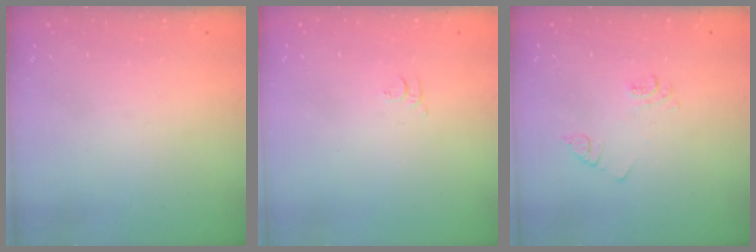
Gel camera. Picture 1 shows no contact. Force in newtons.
{"total": 4.6, "press": 4.6, "slide": 0.6}
{"total": 3.6, "press": 3.6, "slide": 0.6}